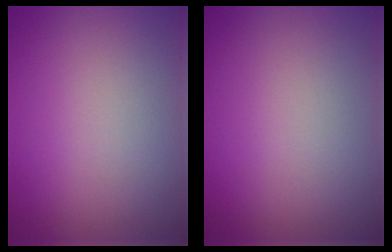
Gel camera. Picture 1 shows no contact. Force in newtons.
{"total": 0.0}